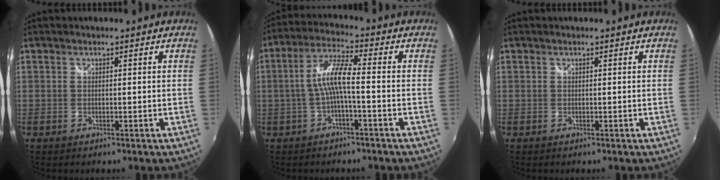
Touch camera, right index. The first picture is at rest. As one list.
[{"total": 6.8, "force": [-1.5, 0.8, 6.6], "torque": [-0.146, 0.013, -0.028]}, {"total": 0.0}]